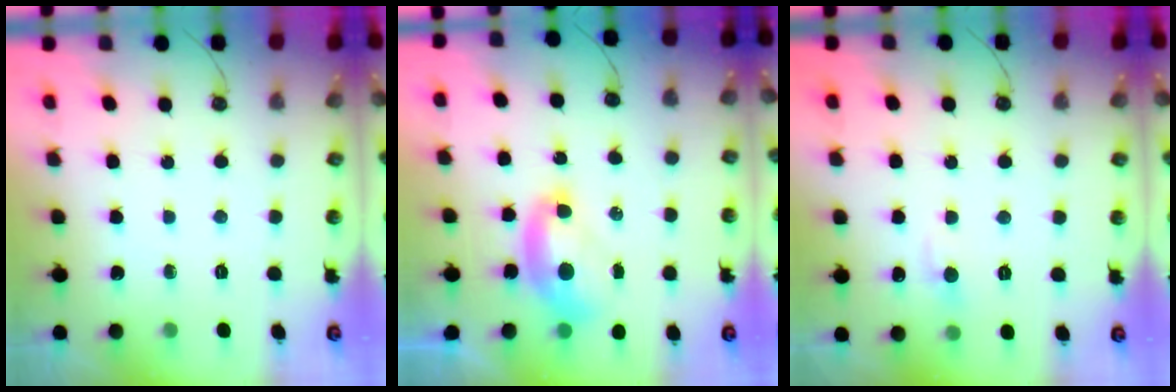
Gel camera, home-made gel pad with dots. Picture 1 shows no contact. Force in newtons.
{"total": 1.8, "press": 1.8, "slide": 0.3}
{"total": 1.5, "press": 1.2, "slide": 0.9}